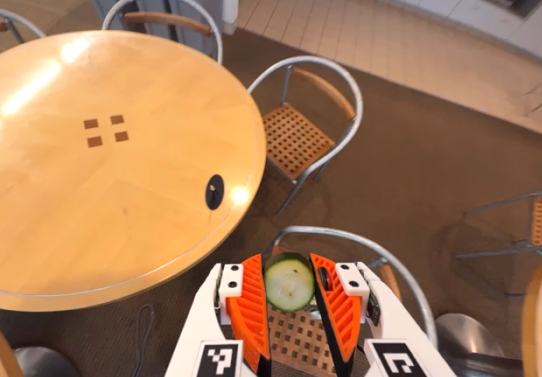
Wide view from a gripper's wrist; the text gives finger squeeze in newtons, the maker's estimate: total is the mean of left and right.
{"total": 8.6, "left": 8.5, "right": 8.7}